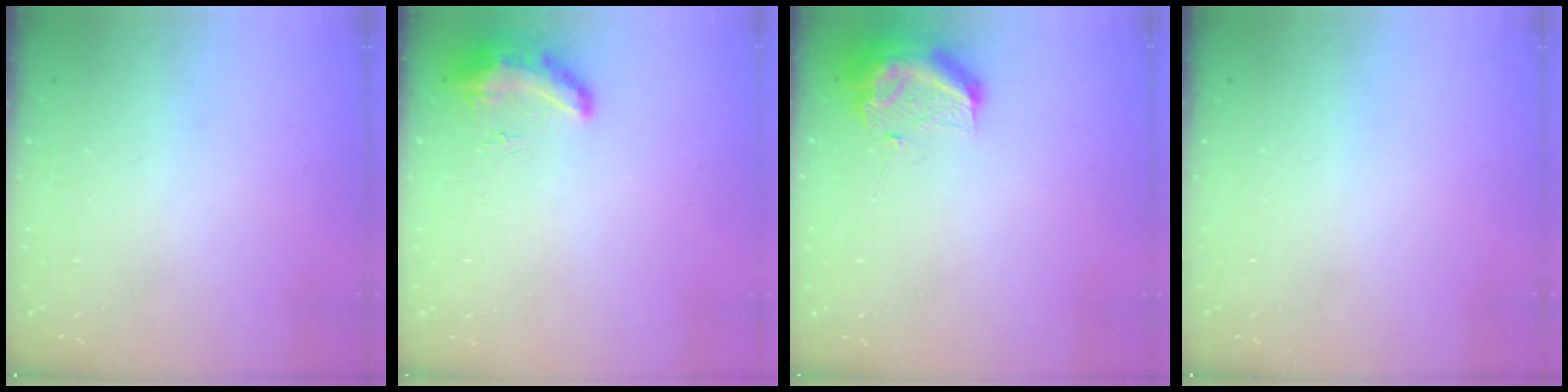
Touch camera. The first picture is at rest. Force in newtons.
{"total": 16.1, "press": 10.6, "slide": 12.1}
{"total": 11.1, "press": 11.0, "slide": 1.2}
{"total": 0.0}